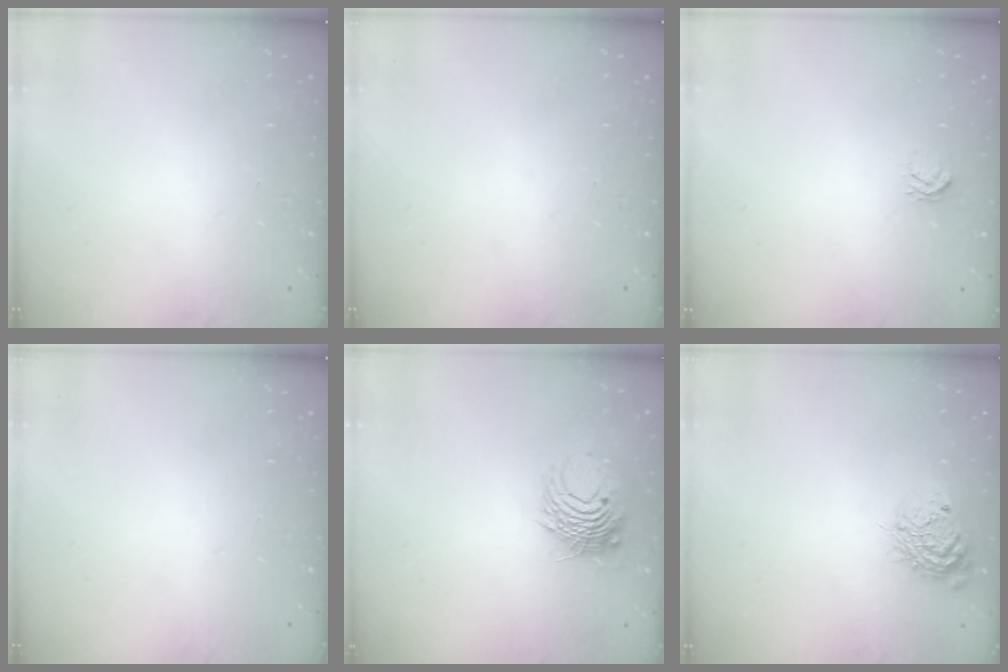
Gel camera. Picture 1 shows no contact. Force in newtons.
{"total": 0.0}
{"total": 2.6, "press": 2.6, "slide": 0.2}
{"total": 0.0}
{"total": 8.3, "press": 8.2, "slide": 0.3}
{"total": 11.0, "press": 11.0, "slide": 0.5}